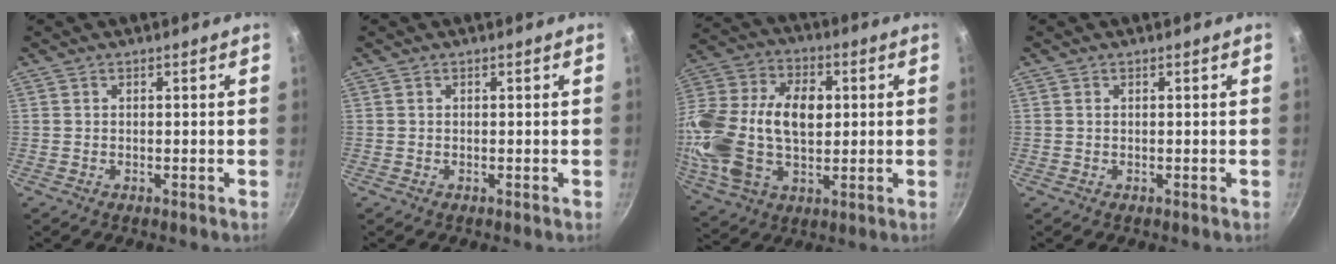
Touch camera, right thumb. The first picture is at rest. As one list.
[{"total": 0.0}, {"total": 23.0, "force": [1.0, 14.6, 17.7], "torque": [-0.341, 0.022, 0.016]}, {"total": 0.0}]